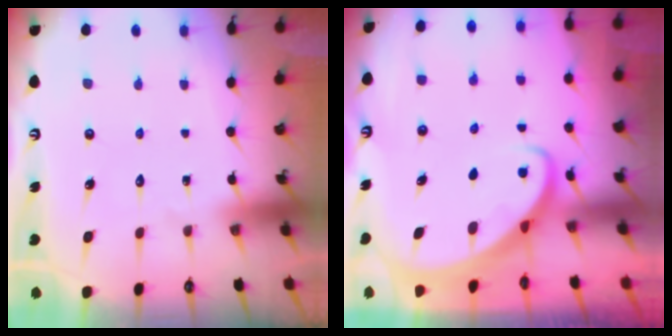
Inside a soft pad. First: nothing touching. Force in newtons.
{"total": 2.4, "press": 2.4, "slide": 0.3}